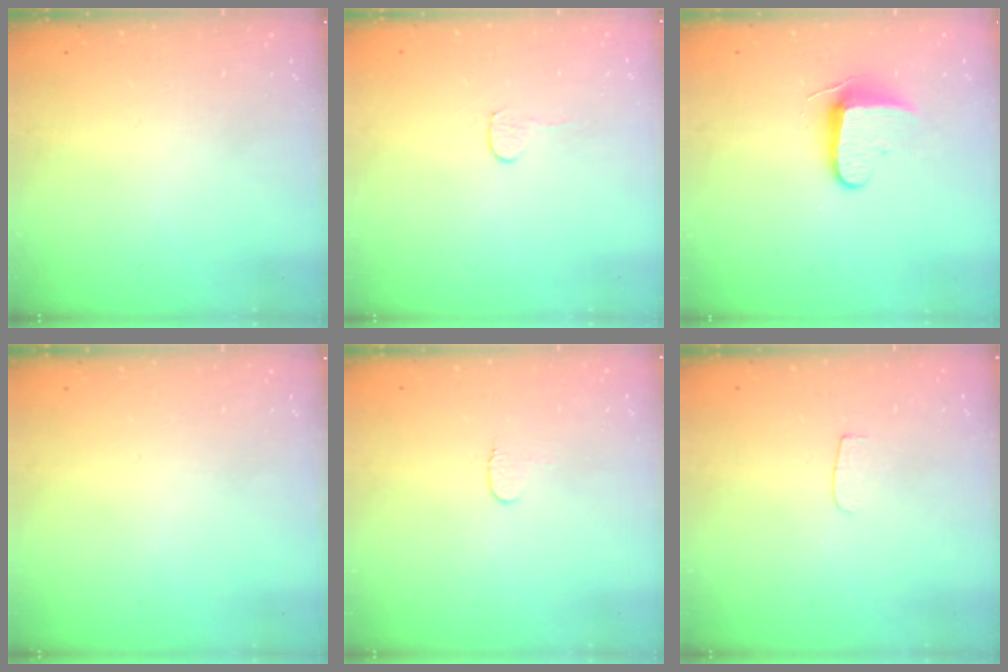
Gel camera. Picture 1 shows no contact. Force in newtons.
{"total": 3.2, "press": 3.1, "slide": 0.3}
{"total": 9.3, "press": 9.2, "slide": 1.5}
{"total": 0.0}
{"total": 3.6, "press": 3.6, "slide": 0.4}
{"total": 3.1, "press": 3.1, "slide": 0.3}